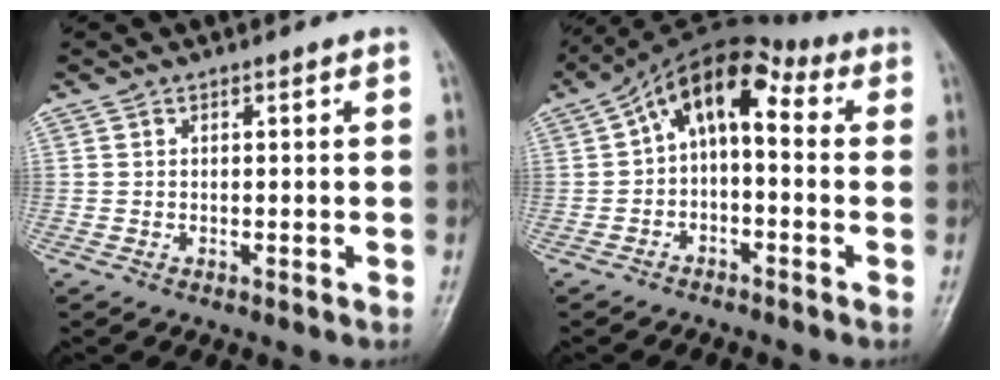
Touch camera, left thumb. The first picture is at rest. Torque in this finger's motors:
{"motor_torque": [0.08, 0.85, 0.16, -0.02, 0.10]}